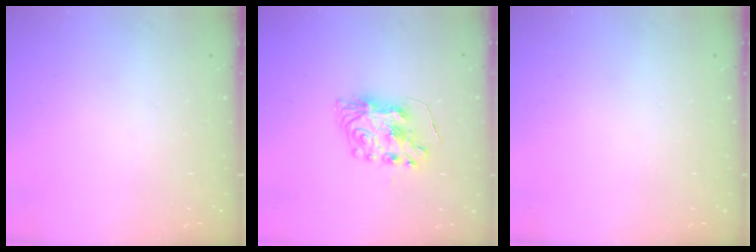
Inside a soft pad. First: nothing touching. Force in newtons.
{"total": 7.8, "press": 7.8, "slide": 0.2}
{"total": 0.0}